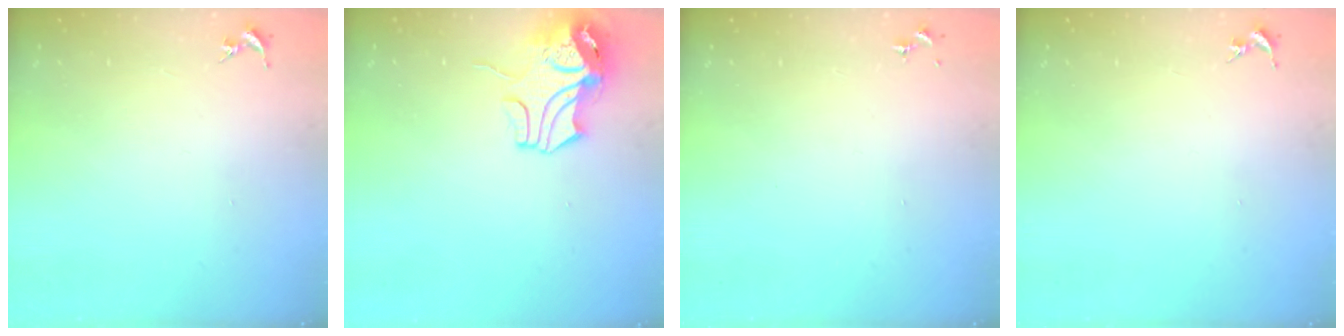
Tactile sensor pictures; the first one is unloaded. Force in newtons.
{"total": 10.5, "press": 10.3, "slide": 1.7}
{"total": 0.0}
{"total": 0.0}